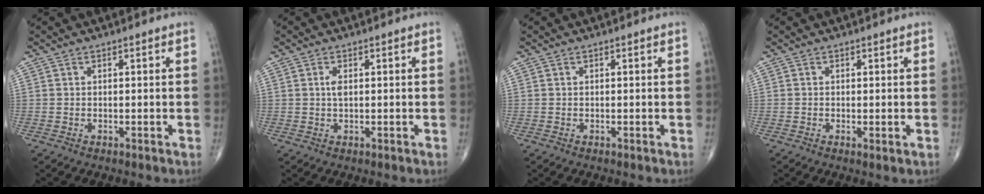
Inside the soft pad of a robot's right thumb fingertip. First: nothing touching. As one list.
[{"total": 1.6, "force": [0.4, 0.8, 1.4], "torque": [-0.029, 0.001, 0.008]}, {"total": 0.0}, {"total": 0.9, "force": [-0.1, 0.2, 0.9], "torque": [-0.021, -0.005, -0.005]}]